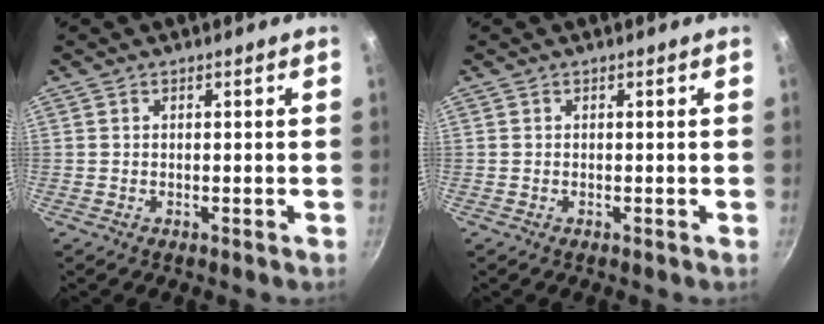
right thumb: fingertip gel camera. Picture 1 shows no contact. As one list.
[{"total": 0.0}]